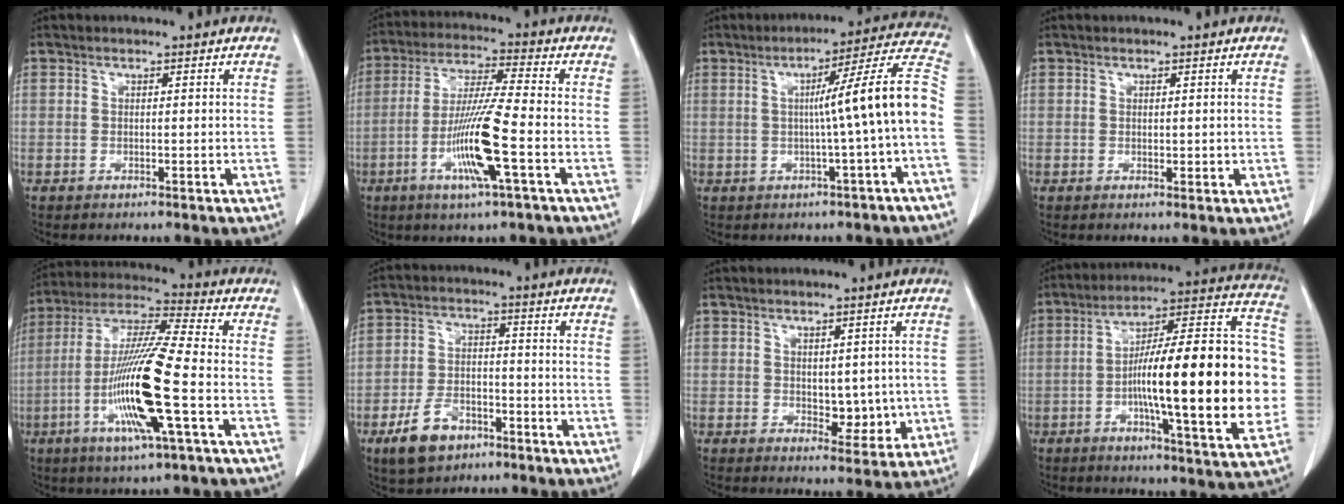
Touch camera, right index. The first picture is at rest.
{"total": 11.5, "force": [-3.7, -0.2, 10.9], "torque": [-0.217, -0.011, -0.072]}
{"total": 12.2, "force": [-1.0, -1.7, 12.0], "torque": [-0.158, 0.024, -0.018]}
{"total": 1.0, "force": [0.3, 0.7, 0.6], "torque": [-0.004, -0.001, 0.009]}
{"total": 15.6, "force": [-4.4, 0.2, 14.9], "torque": [-0.304, -0.012, -0.088]}
{"total": 7.8, "force": [-4.7, 4.7, 4.2], "torque": [-0.088, 0.005, -0.078]}
{"total": 4.7, "force": [0.2, 2.7, 3.8], "torque": [-0.040, -0.007, 0.015]}
{"total": 26.0, "force": [-2.9, 3.7, 25.6], "torque": [-0.325, 0.029, -0.047]}